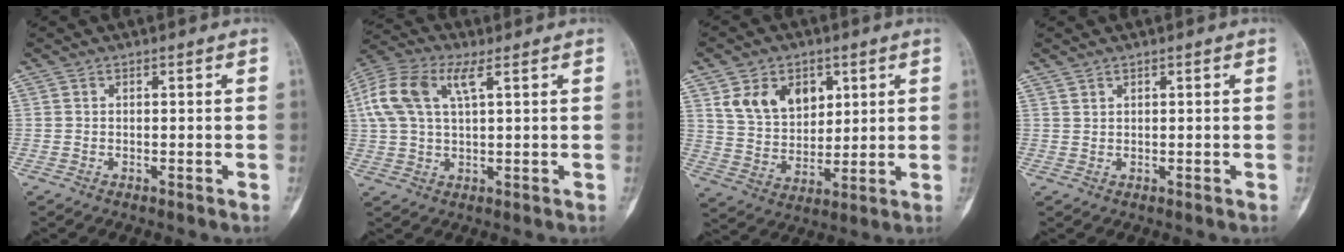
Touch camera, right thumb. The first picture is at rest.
{"total": 11.6, "force": [4.2, 5.2, 9.5], "torque": [-0.220, 0.027, 0.079]}
{"total": 11.9, "force": [4.9, 8.4, 6.8], "torque": [-0.080, -0.024, 0.098]}
{"total": 0.8, "force": [0.7, 0.1, 0.1], "torque": [-0.001, -0.007, 0.015]}